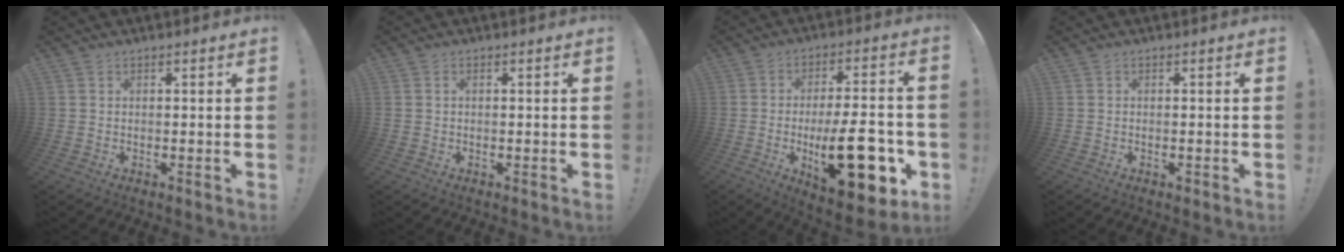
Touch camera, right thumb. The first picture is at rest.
{"total": 0.6, "force": [0.1, 0.5, 0.3], "torque": [-0.015, 0.005, 0.002]}
{"total": 23.5, "force": [-6.4, 9.6, 20.5], "torque": [-0.305, 0.029, -0.086]}
{"total": 0.6, "force": [-0.4, 0.3, 0.4], "torque": [-0.006, 0.002, -0.006]}